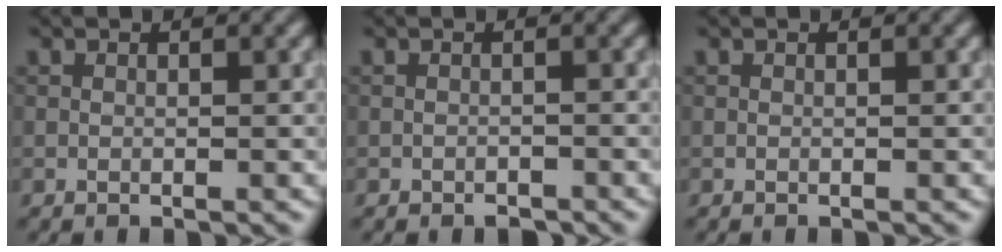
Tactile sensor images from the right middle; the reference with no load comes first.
{"total": 0.9, "force": [-0.9, -0.1, -0.1], "torque": [-0.009, 0.011, -0.006]}
{"total": 0.0}